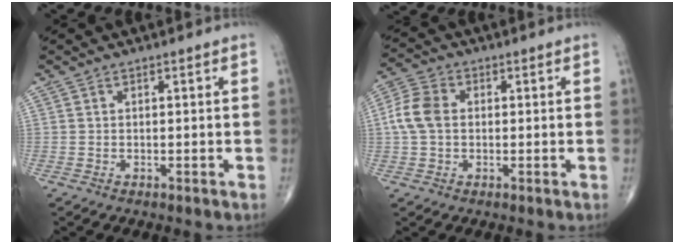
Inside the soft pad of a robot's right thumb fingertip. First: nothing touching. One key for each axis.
{"total": 6.8, "fx": 0.3, "fy": 4.9, "fz": 4.7, "tx": -0.104, "ty": 0.017, "tz": 0.000}